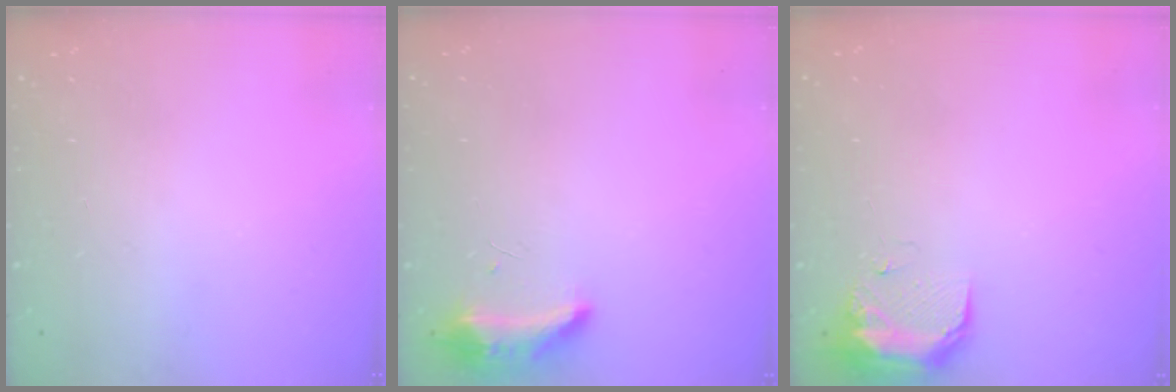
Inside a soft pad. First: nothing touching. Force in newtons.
{"total": 18.6, "press": 10.8, "slide": 15.1}
{"total": 8.8, "press": 8.7, "slide": 1.2}